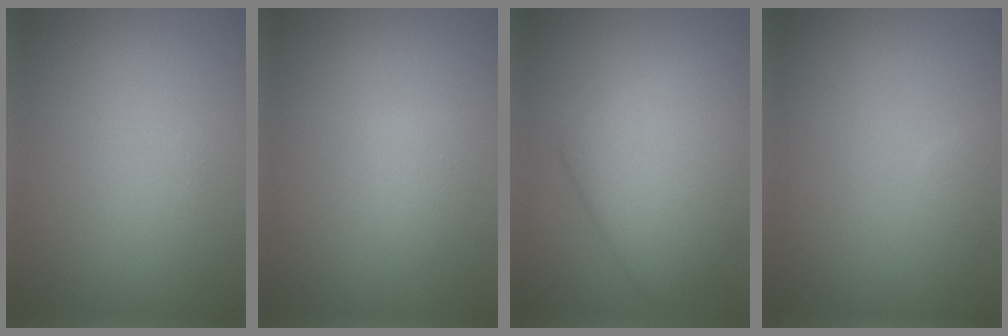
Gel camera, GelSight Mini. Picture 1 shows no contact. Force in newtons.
{"total": 1.3, "press": 1.3, "slide": 0.1}
{"total": 6.3, "press": 6.2, "slide": 0.4}
{"total": 0.7, "press": 0.7, "slide": 0.0}